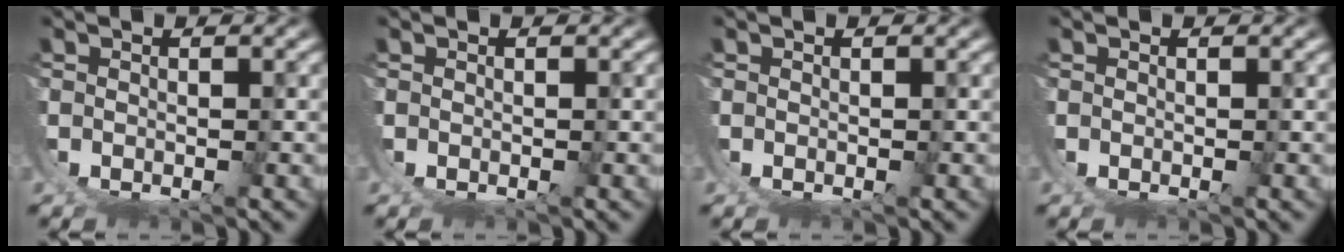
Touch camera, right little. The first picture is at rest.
{"total": 0.0}
{"total": 0.0}
{"total": 0.0}